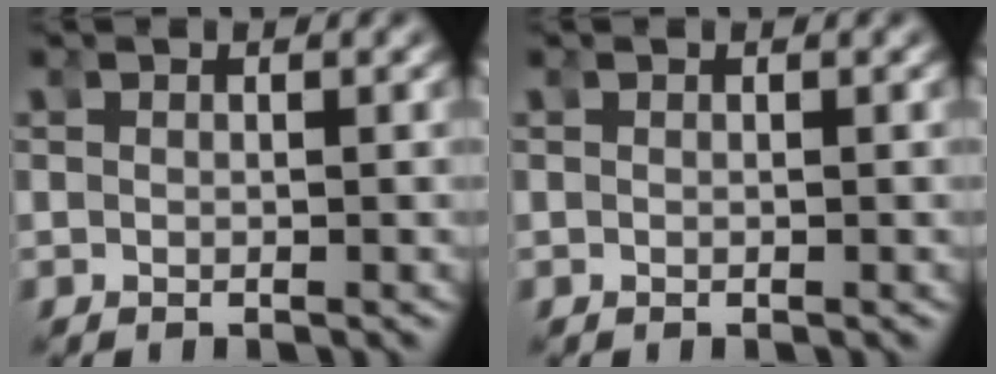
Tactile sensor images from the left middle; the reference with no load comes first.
{"total": 0.0}